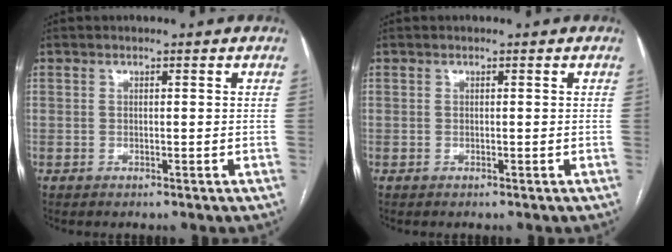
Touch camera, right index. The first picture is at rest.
{"total": 0.0}